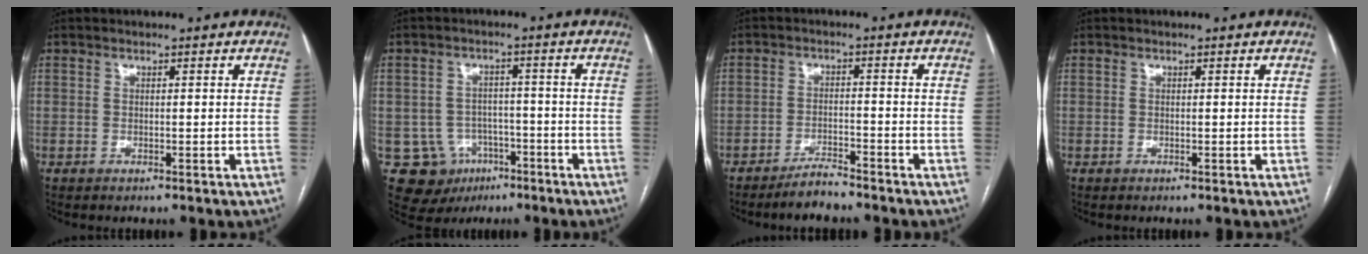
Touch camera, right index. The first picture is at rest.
{"total": 10.2, "force": [-4.1, 9.0, 2.3], "torque": [-0.044, 0.019, -0.046]}
{"total": 4.0, "force": [-3.6, 0.6, 1.5], "torque": [-0.028, -0.005, -0.066]}
{"total": 0.0}